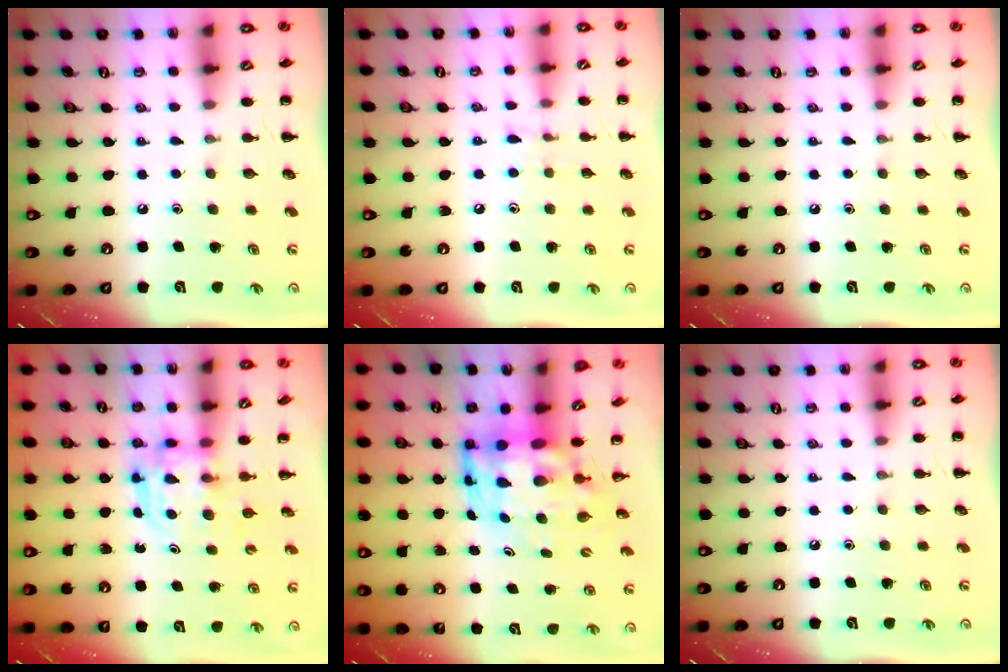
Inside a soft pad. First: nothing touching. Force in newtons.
{"total": 6.3, "press": 5.9, "slide": 2.2}
{"total": 0.0}
{"total": 3.6, "press": 3.6, "slide": 0.2}
{"total": 7.4, "press": 7.1, "slide": 2.2}
{"total": 0.0}